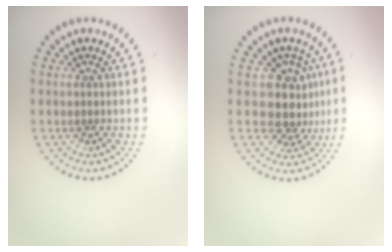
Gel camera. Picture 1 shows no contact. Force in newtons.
{"total": 3.8, "press": 3.1, "slide": 2.2}